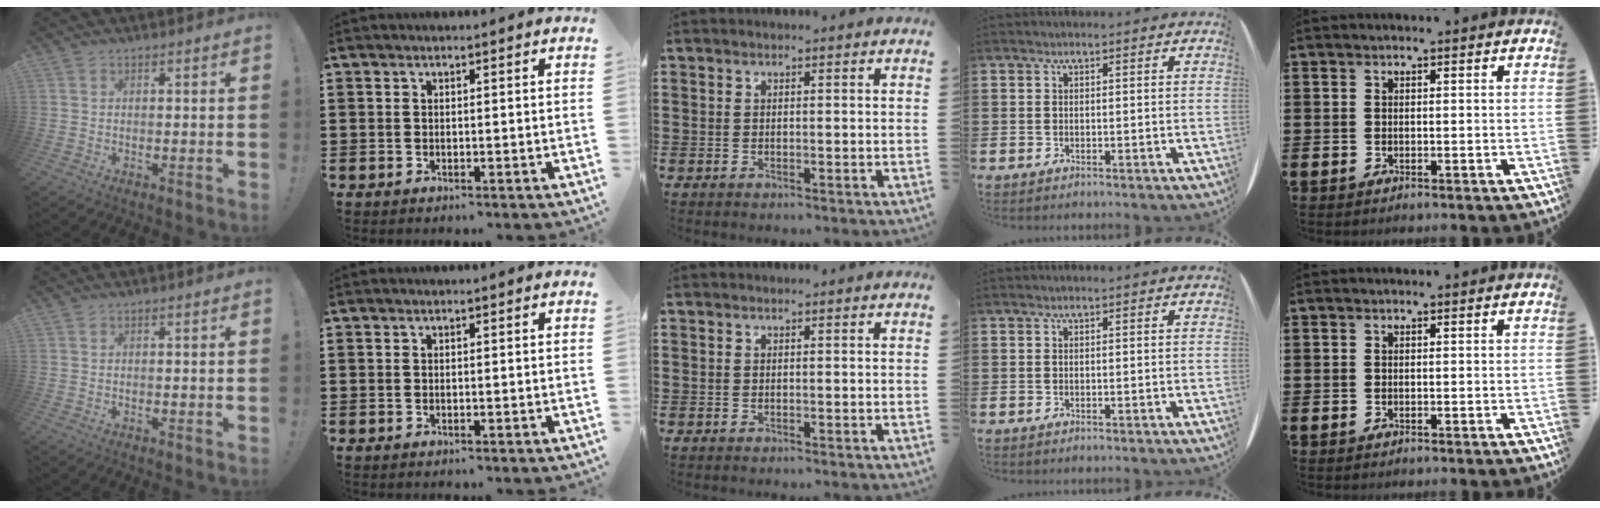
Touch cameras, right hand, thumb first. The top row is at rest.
{}